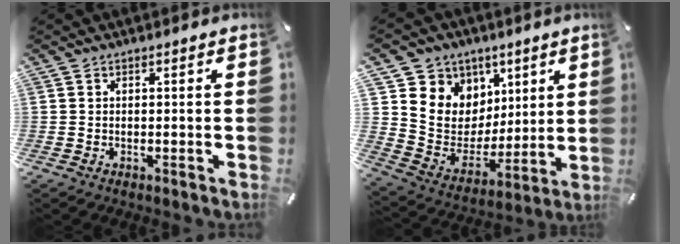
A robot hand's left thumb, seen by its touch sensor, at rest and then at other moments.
{"total": 10.7, "force": [3.1, 10.3, 0.2], "torque": [-0.009, -0.046, 0.071]}